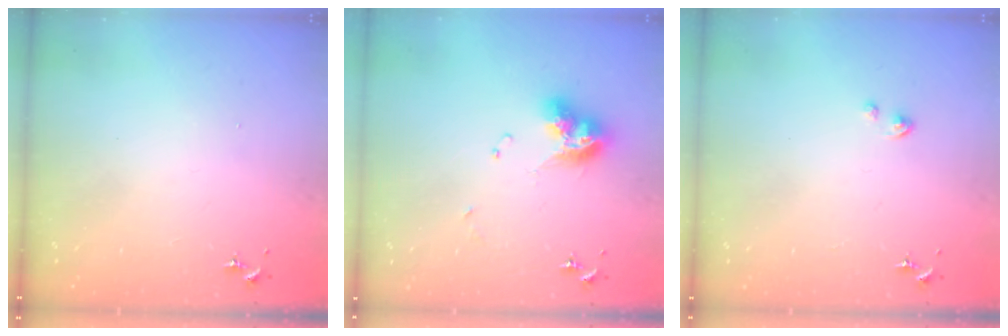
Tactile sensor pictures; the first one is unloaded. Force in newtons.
{"total": 11.9, "press": 11.8, "slide": 1.4}
{"total": 1.1, "press": 1.1, "slide": 0.1}